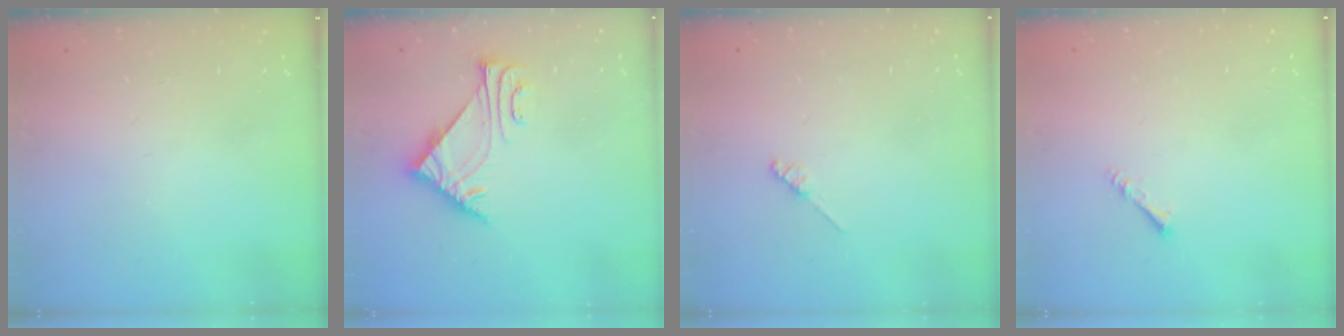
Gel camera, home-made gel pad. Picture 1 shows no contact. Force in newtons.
{"total": 5.7, "press": 5.6, "slide": 0.7}
{"total": 2.0, "press": 1.9, "slide": 0.3}
{"total": 1.8, "press": 1.8, "slide": 0.1}